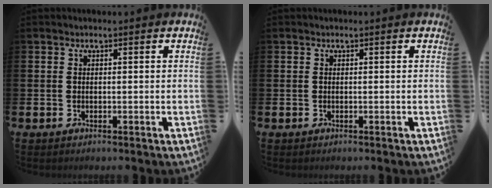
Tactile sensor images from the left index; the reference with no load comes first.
{"total": 0.0}